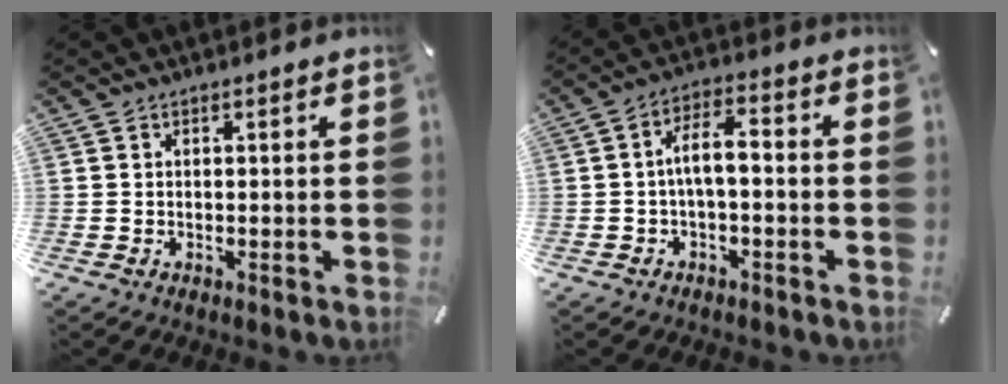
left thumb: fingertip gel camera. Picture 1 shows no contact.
{"total": 6.1, "force": [-0.9, 2.6, 5.5], "torque": [-0.104, 0.017, -0.019]}